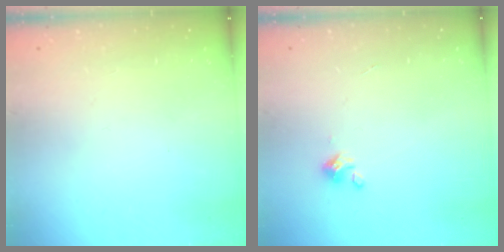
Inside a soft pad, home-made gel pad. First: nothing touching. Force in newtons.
{"total": 2.0, "press": 2.0, "slide": 0.2}